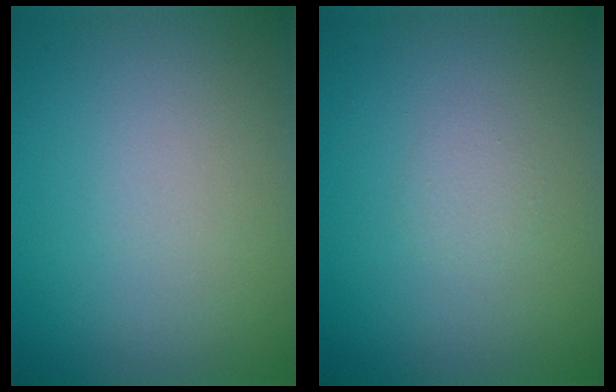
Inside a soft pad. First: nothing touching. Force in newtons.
{"total": 0.7, "press": 0.7, "slide": 0.1}